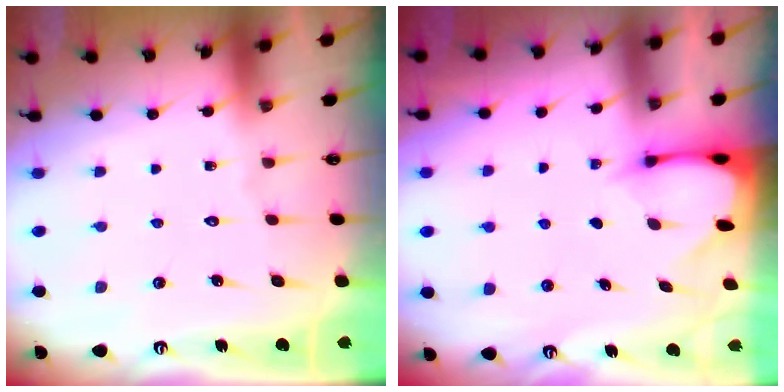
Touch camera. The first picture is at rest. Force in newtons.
{"total": 2.4, "press": 2.3, "slide": 0.3}